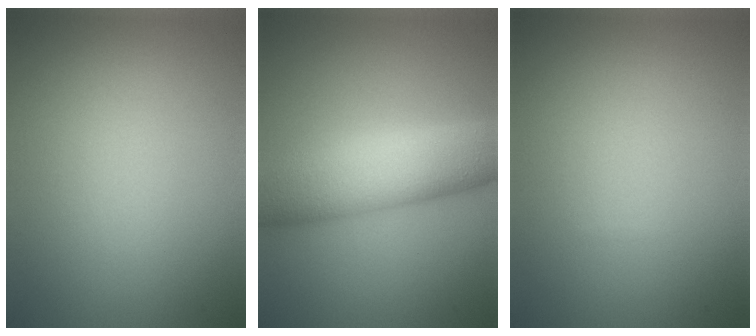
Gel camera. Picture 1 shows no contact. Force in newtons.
{"total": 8.8, "press": 8.8, "slide": 0.1}
{"total": 0.0}